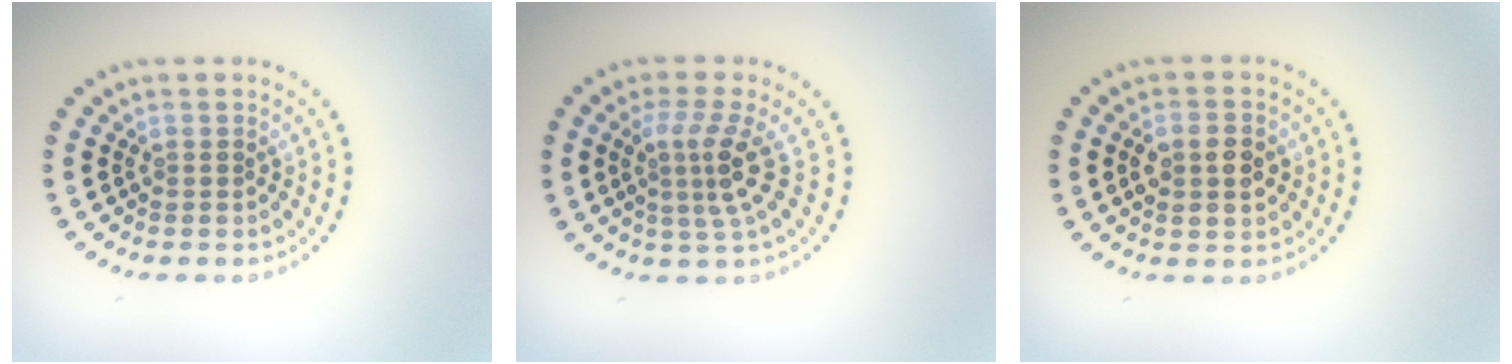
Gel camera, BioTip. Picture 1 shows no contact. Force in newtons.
{"total": 3.3, "press": 2.3, "slide": 2.4}
{"total": 2.7, "press": 2.7, "slide": 0.1}